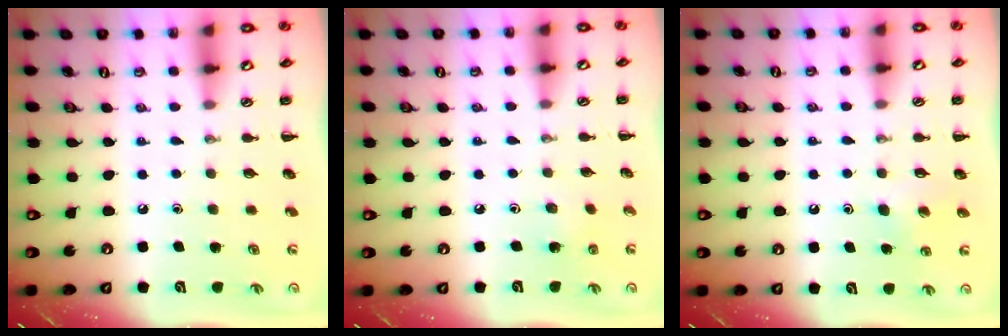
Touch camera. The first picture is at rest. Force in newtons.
{"total": 1.6, "press": 1.4, "slide": 0.6}
{"total": 4.5, "press": 4.2, "slide": 1.5}